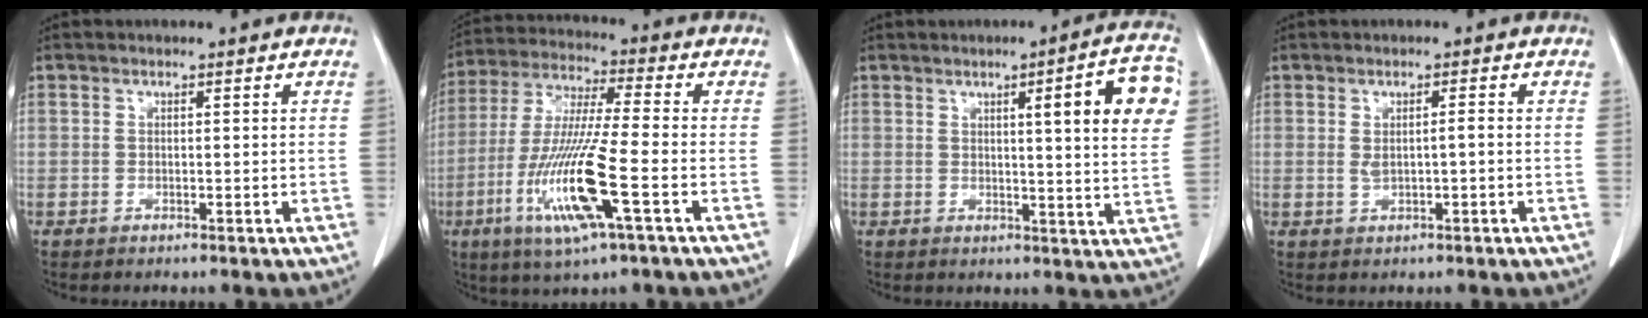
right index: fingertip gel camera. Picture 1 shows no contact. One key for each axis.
{"total": 14.9, "fx": -5.0, "fy": 0.3, "fz": 14.0, "tx": -0.293, "ty": -0.021, "tz": -0.098}
{"total": 11.0, "fx": 3.4, "fy": 0.5, "fz": 10.5, "tx": -0.127, "ty": 0.004, "tz": 0.035}
{"total": 2.1, "fx": 0.0, "fy": 0.4, "fz": 2.1, "tx": -0.039, "ty": 0.002, "tz": 0.005}